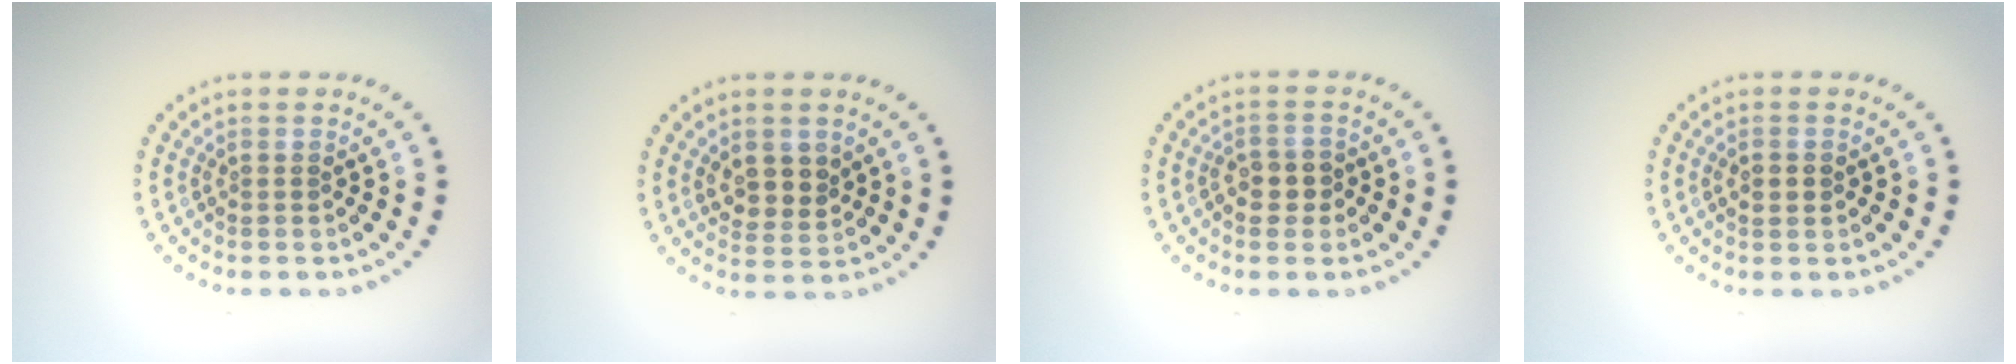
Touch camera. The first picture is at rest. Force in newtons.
{"total": 2.7, "press": 2.5, "slide": 1.0}
{"total": 1.9, "press": 1.8, "slide": 0.5}
{"total": 1.8, "press": 1.8, "slide": 0.2}